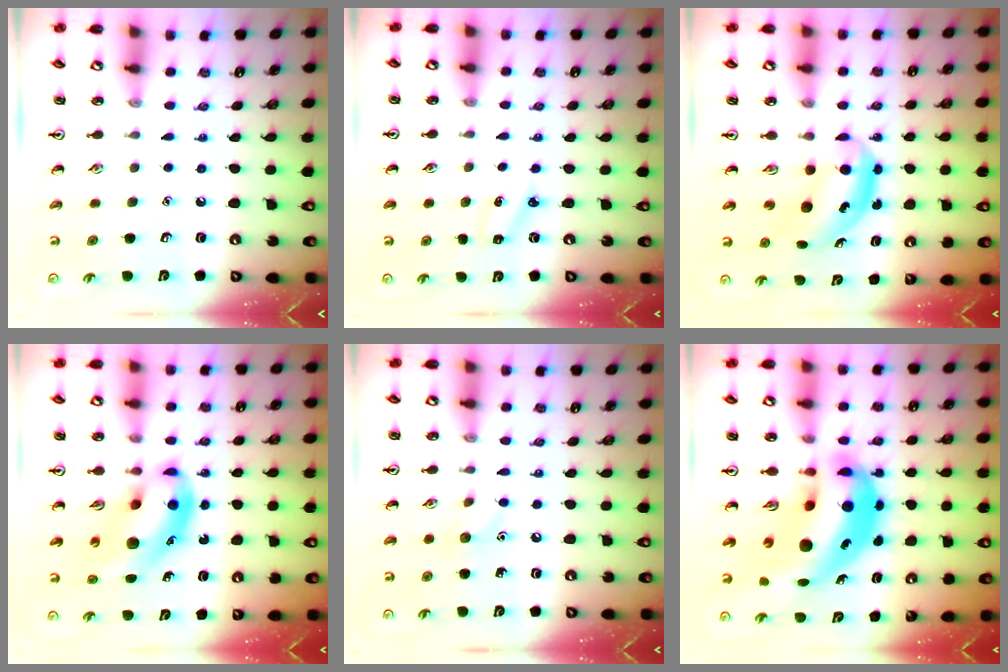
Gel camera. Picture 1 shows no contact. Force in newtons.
{"total": 2.5, "press": 2.3, "slide": 0.9}
{"total": 5.1, "press": 5.0, "slide": 0.7}
{"total": 11.1, "press": 10.6, "slide": 3.1}
{"total": 5.4, "press": 5.1, "slide": 1.7}
{"total": 14.2, "press": 13.6, "slide": 4.1}